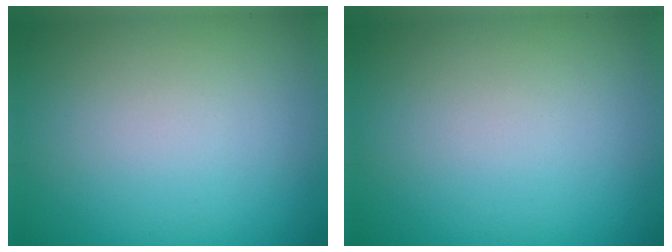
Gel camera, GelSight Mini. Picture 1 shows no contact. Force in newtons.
{"total": 0.0}